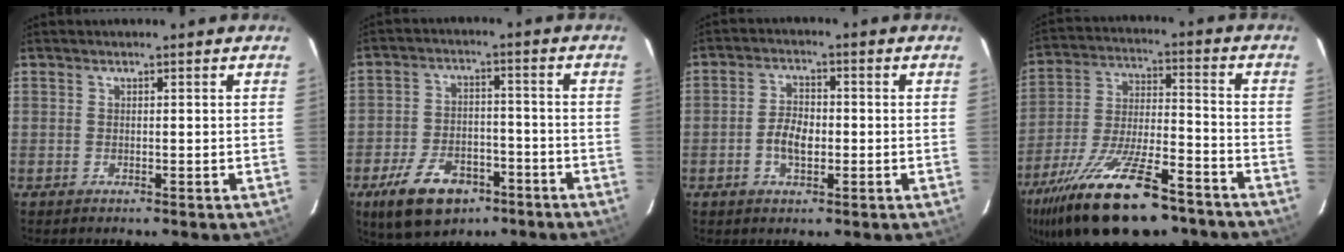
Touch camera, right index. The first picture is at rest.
{"total": 13.1, "force": [-7.7, 7.7, 7.3], "torque": [-0.160, 0.003, -0.121]}
{"total": 5.1, "force": [-1.3, 2.9, 4.0], "torque": [-0.081, 0.005, -0.022]}
{"total": 23.8, "force": [-16.7, 7.7, 15.1], "torque": [-0.290, -0.044, -0.269]}